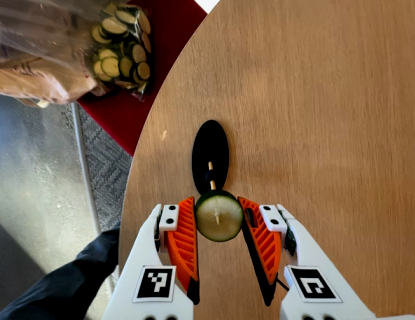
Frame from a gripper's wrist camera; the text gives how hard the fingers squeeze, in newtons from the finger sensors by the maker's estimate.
{"total": 8.7, "left": 8.3, "right": 9.0}